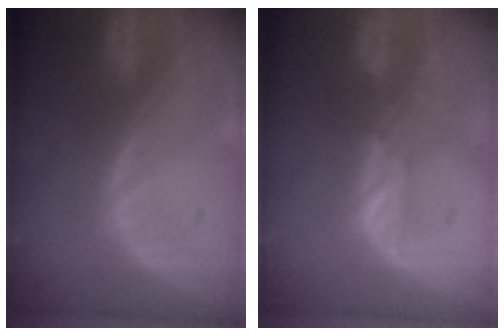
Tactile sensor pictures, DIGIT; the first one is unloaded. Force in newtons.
{"total": 2.7, "press": 2.6, "slide": 0.8}